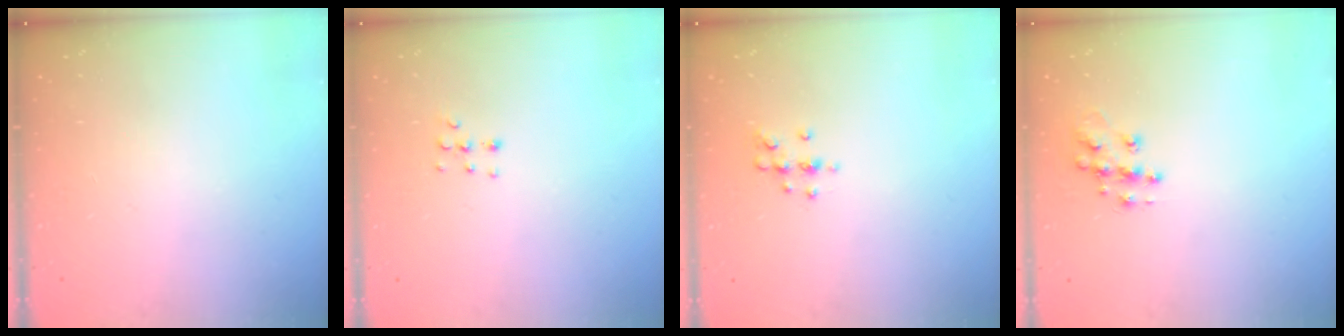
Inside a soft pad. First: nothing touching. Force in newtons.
{"total": 3.9, "press": 3.8, "slide": 1.0}
{"total": 6.5, "press": 6.4, "slide": 1.2}
{"total": 10.2, "press": 10.2, "slide": 0.7}